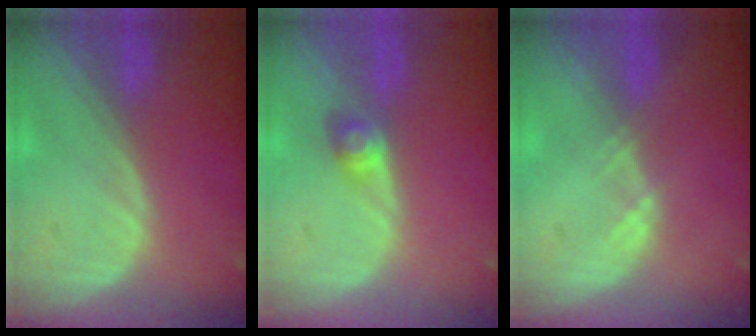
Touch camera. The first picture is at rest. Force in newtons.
{"total": 2.8, "press": 2.5, "slide": 1.2}
{"total": 1.3, "press": 1.1, "slide": 0.7}